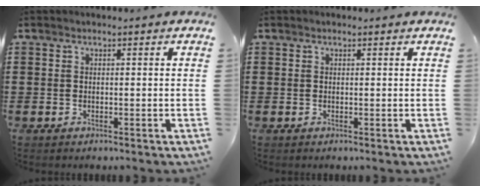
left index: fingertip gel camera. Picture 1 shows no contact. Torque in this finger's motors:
{"motor_torque": [2.14, 0.00, -0.02, 0.00]}